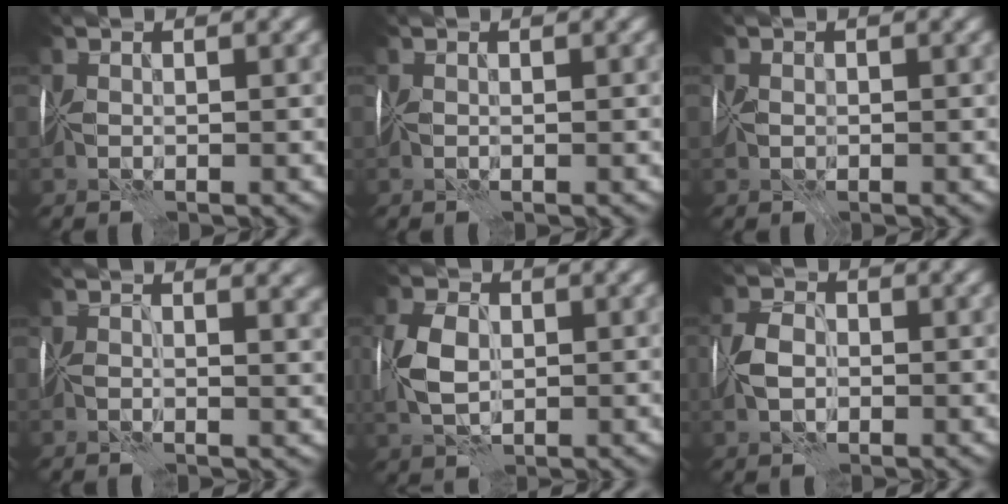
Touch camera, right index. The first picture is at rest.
{"total": 0.8, "force": [-0.4, -0.4, -0.6], "torque": [0.014, -0.004, -0.007]}
{"total": 0.8, "force": [-0.4, -0.3, -0.6], "torque": [0.007, -0.007, -0.003]}
{"total": 2.7, "force": [1.8, 0.4, 2.0], "torque": [-0.001, -0.003, 0.022]}
{"total": 3.0, "force": [-0.4, 1.8, 2.4], "torque": [-0.061, -0.003, -0.010]}
{"total": 1.4, "force": [-0.9, 0.8, 0.8], "torque": [-0.017, -0.006, -0.018]}